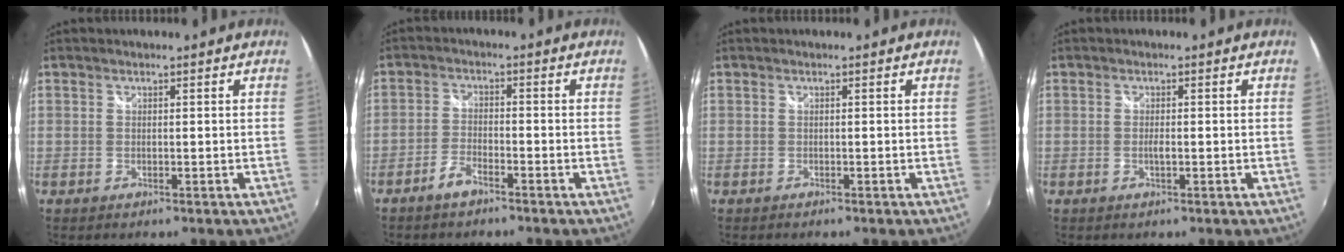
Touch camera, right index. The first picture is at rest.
{"total": 3.5, "force": [-2.6, 1.1, 1.9], "torque": [-0.058, 0.002, -0.054]}
{"total": 0.0}
{"total": 1.2, "force": [-0.3, 0.4, 1.1], "torque": [-0.020, -0.002, -0.005]}